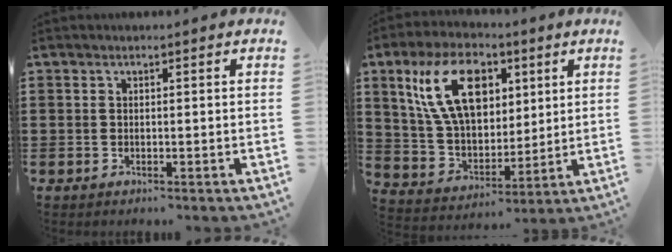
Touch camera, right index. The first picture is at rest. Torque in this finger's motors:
{"motor_torque": [1.39, 0.75, 0.59, 0.14]}